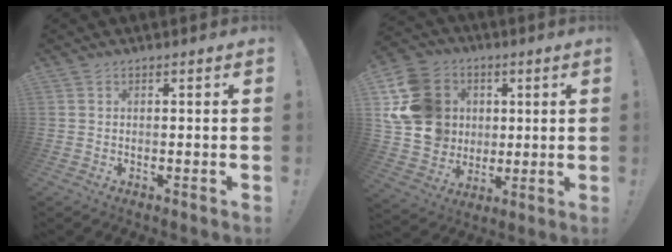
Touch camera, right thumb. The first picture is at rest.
{"total": 17.9, "force": [4.0, 15.8, 7.6], "torque": [-0.146, 0.001, 0.099]}